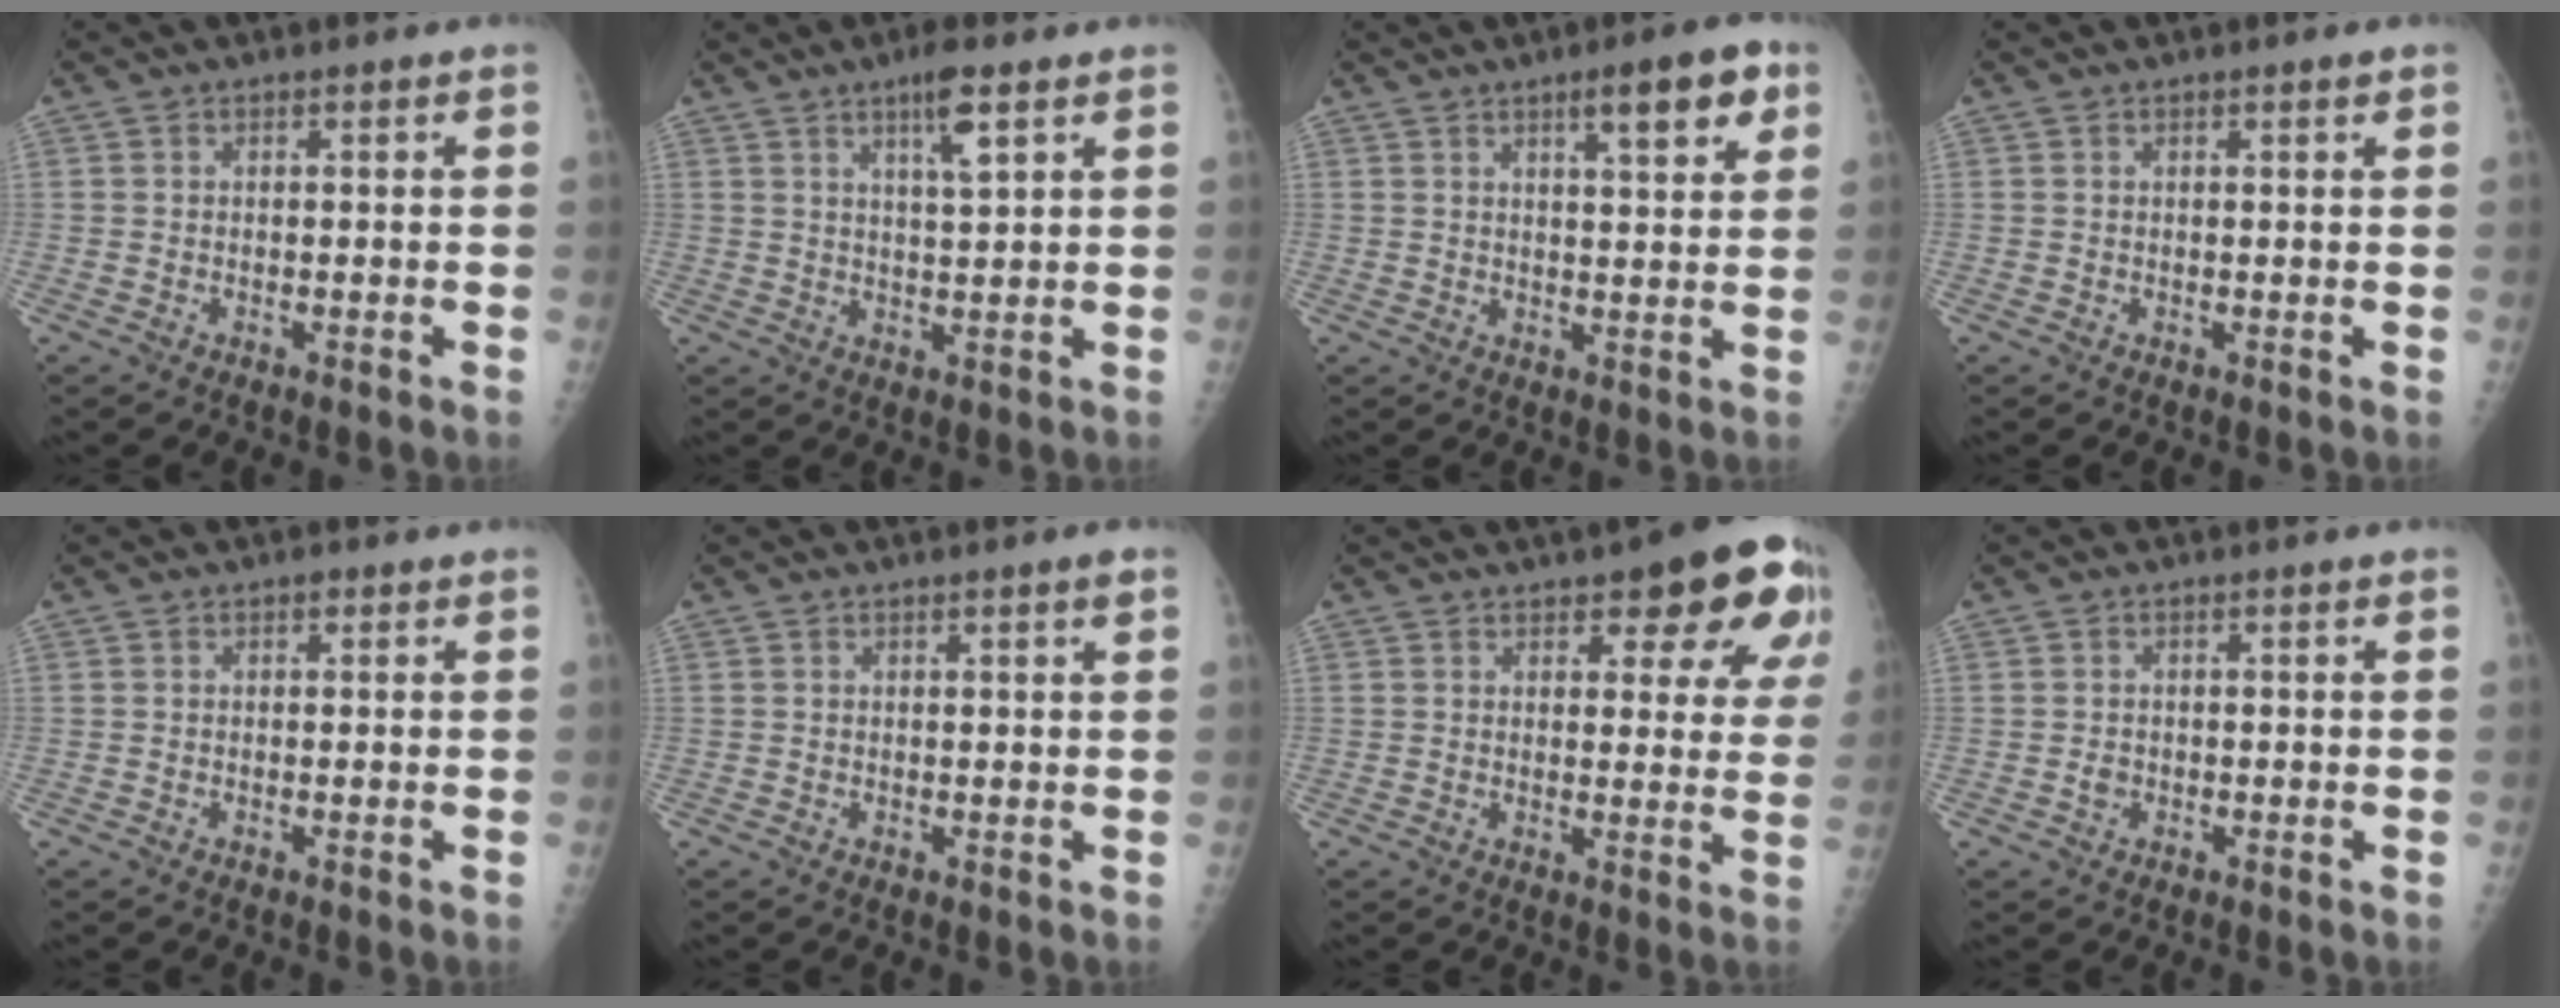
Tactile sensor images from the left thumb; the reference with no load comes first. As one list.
[{"total": 5.7, "force": [3.2, 0.7, 4.6], "torque": [-0.080, -0.018, 0.056]}, {"total": 8.4, "force": [4.4, 2.1, 6.8], "torque": [-0.080, -0.017, 0.059]}, {"total": 0.8, "force": [0.5, 0.1, 0.7], "torque": [-0.008, -0.001, 0.006]}, {"total": 0.6, "force": [0.3, 0.4, 0.4], "torque": [0.000, 0.001, 0.001]}, {"total": 1.6, "force": [0.9, 0.0, 1.4], "torque": [-0.021, -0.002, 0.011]}, {"total": 14.7, "force": [7.3, 5.5, 11.5], "torque": [-0.100, -0.026, 0.084]}, {"total": 1.1, "force": [-0.4, 1.0, 0.4], "torque": [-0.003, 0.002, -0.006]}]